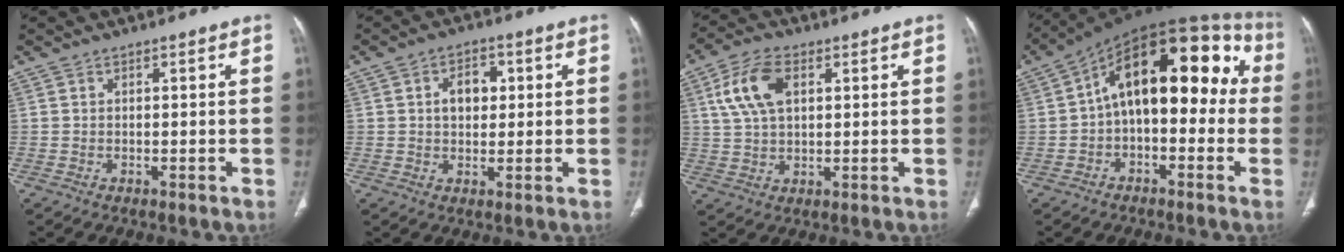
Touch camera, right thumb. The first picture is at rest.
{"total": 5.5, "force": [1.2, 3.8, 3.9], "torque": [-0.042, 0.006, 0.017]}
{"total": 9.4, "force": [3.1, 5.3, 7.1], "torque": [-0.140, 0.007, 0.061]}
{"total": 19.7, "force": [1.0, 10.6, 16.6], "torque": [-0.198, 0.060, -0.001]}